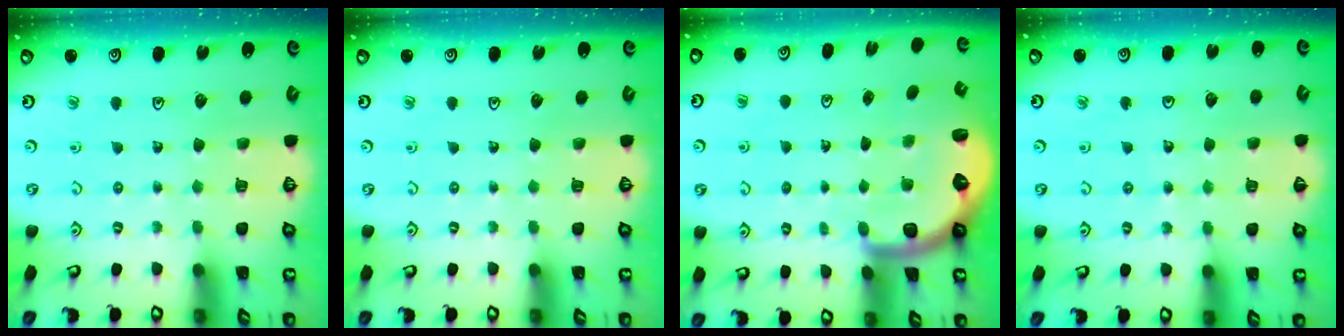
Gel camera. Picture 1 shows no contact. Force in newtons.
{"total": 0.0}
{"total": 3.6, "press": 3.2, "slide": 1.5}
{"total": 3.3, "press": 3.2, "slide": 0.8}